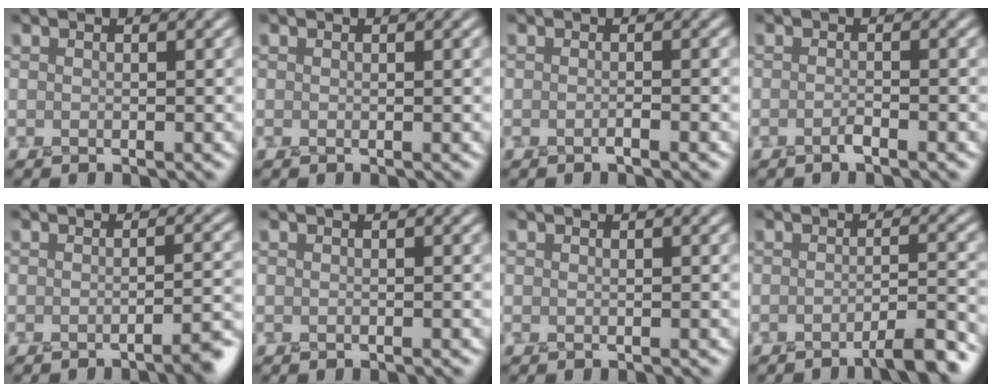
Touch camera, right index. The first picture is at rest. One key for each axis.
{"total": 0.0}
{"total": 0.7, "fx": -0.3, "fy": 0.2, "fz": 0.6, "tx": -0.003, "ty": 0.002, "tz": -0.009}
{"total": 0.8, "fx": -0.6, "fy": 0.2, "fz": 0.5, "tx": -0.006, "ty": 0.007, "tz": -0.016}
{"total": 2.9, "fx": -1.7, "fy": 0.6, "fz": 2.2, "tx": -0.019, "ty": 0.002, "tz": -0.038}
{"total": 0.0}
{"total": 0.0}
{"total": 3.6, "fx": -2.4, "fy": 0.6, "fz": 2.6, "tx": -0.027, "ty": 0.009, "tz": -0.053}